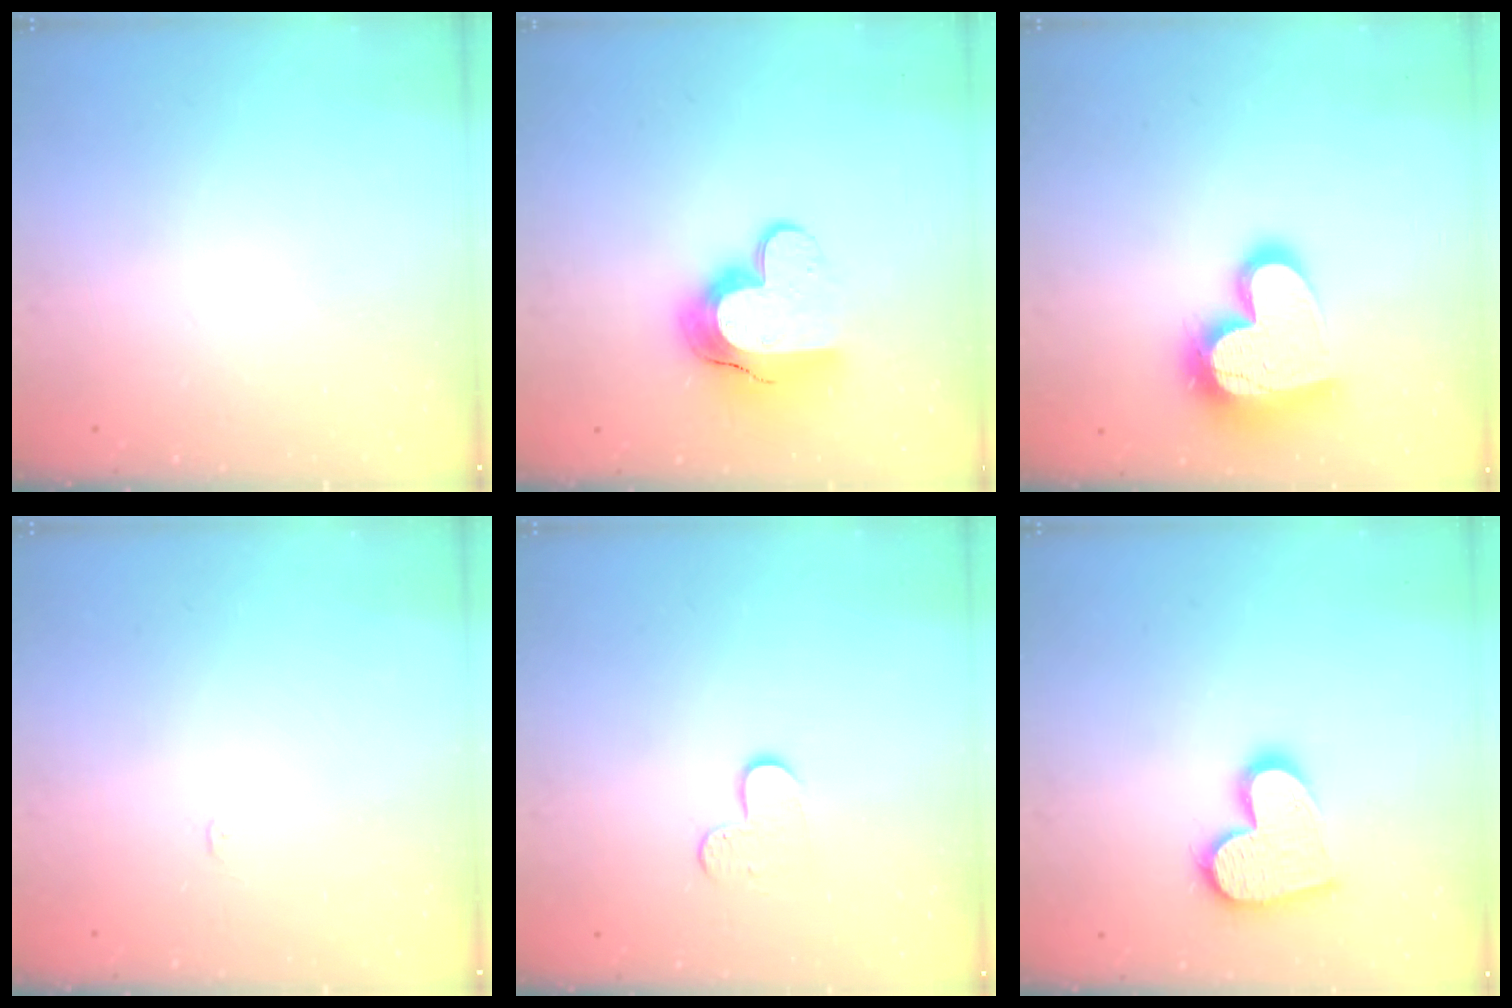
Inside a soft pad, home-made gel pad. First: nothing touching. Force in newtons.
{"total": 14.0, "press": 14.0, "slide": 1.0}
{"total": 18.7, "press": 18.6, "slide": 1.4}
{"total": 2.4, "press": 2.4, "slide": 0.3}
{"total": 7.4, "press": 7.4, "slide": 0.7}
{"total": 15.2, "press": 15.1, "slide": 1.2}